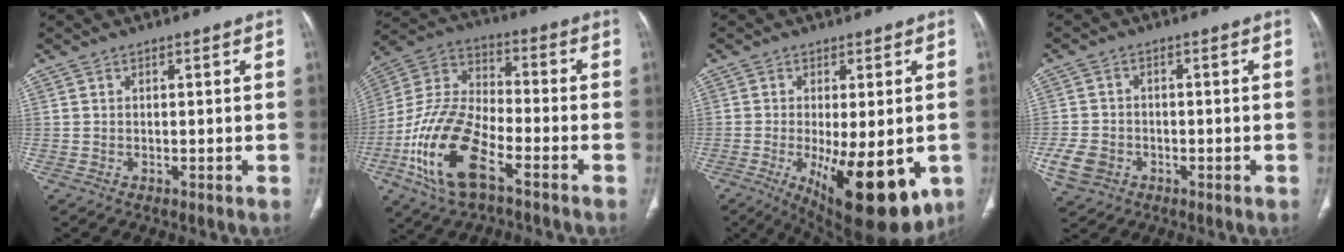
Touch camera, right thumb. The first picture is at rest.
{"total": 18.6, "force": [-8.4, 8.3, 14.4], "torque": [-0.296, 0.034, -0.162]}
{"total": 17.7, "force": [-5.8, 6.6, 15.4], "torque": [-0.193, -0.023, -0.067]}
{"total": 6.1, "force": [-2.3, 4.9, 2.8], "torque": [-0.057, 0.013, -0.035]}